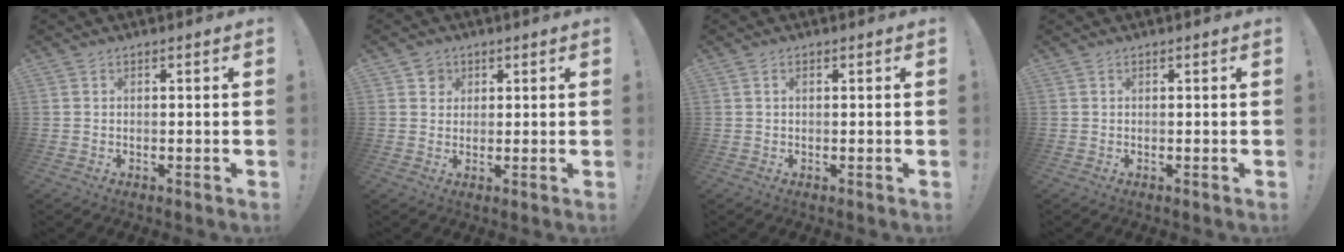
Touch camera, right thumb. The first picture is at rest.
{"total": 3.3, "force": [1.4, 3.0, 0.5], "torque": [0.004, -0.005, 0.022]}
{"total": 1.0, "force": [0.2, 0.5, 0.8], "torque": [-0.026, 0.006, 0.005]}
{"total": 0.0}